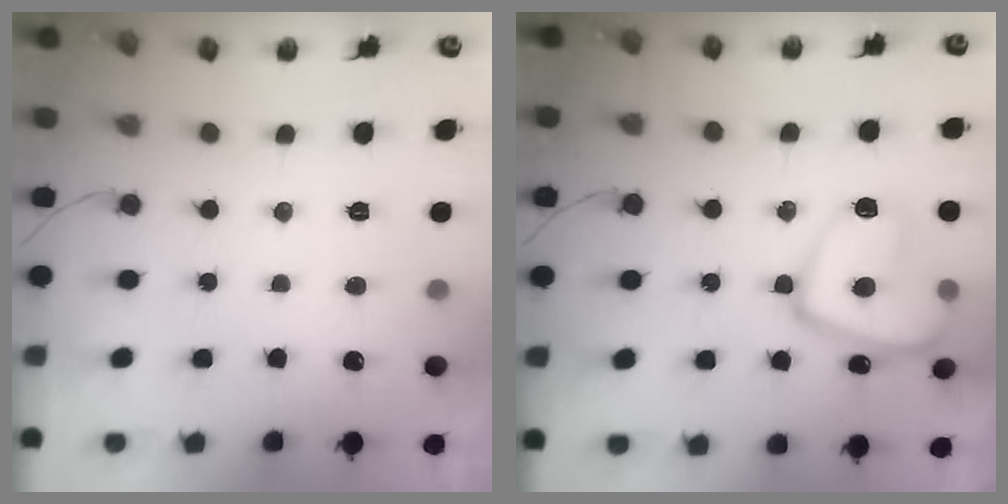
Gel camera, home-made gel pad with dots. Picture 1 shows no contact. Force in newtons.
{"total": 16.9, "press": 16.8, "slide": 1.8}